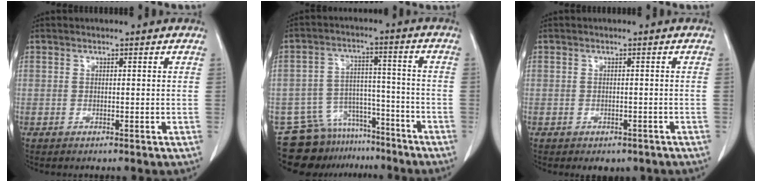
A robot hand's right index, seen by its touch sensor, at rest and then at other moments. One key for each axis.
{"total": 10.8, "fx": -9.3, "fy": 5.6, "fz": 0.4, "tx": -0.002, "ty": 0.049, "tz": -0.145}
{"total": 2.8, "fx": -2.1, "fy": 1.7, "fz": 0.8, "tx": -0.002, "ty": 0.000, "tz": -0.024}